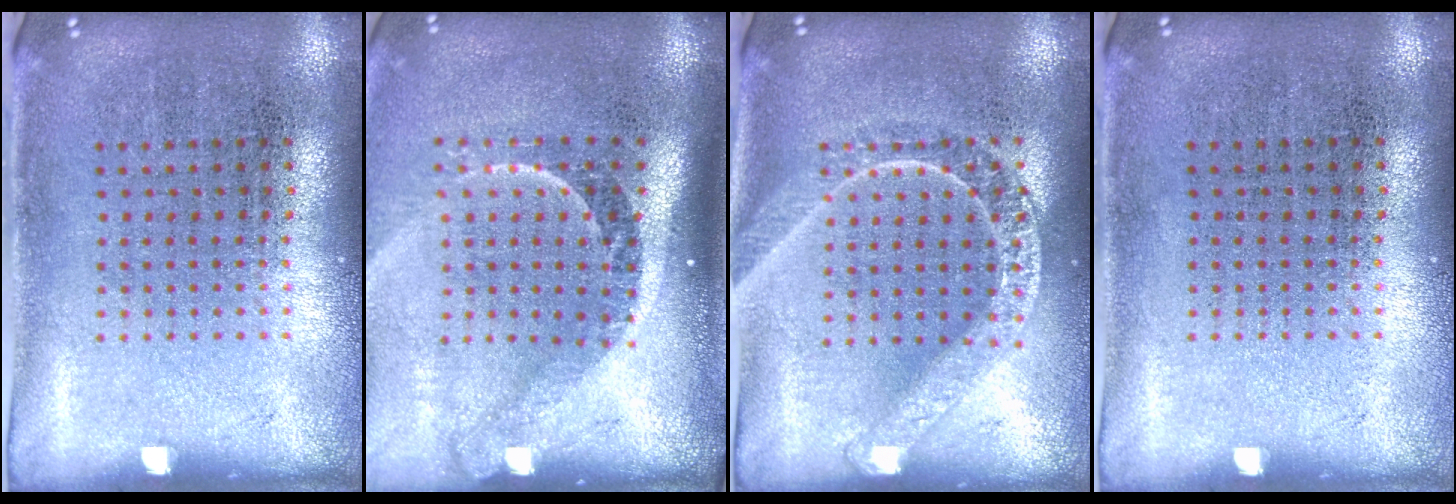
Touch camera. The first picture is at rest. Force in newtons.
{"total": 2.3, "press": 1.6, "slide": 1.7}
{"total": 1.6, "press": 1.6, "slide": 0.2}
{"total": 0.0}